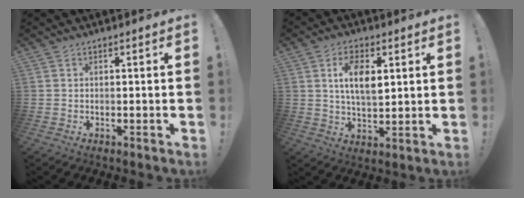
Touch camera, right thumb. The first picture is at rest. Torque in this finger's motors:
{"motor_torque": [-0.28, 0.94, 0.54, 0.49, 0.24]}